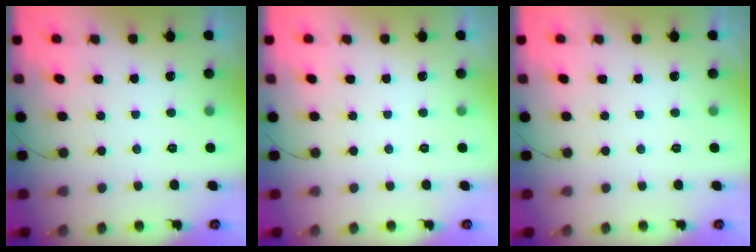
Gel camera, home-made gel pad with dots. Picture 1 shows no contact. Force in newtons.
{"total": 0.0}
{"total": 0.0}